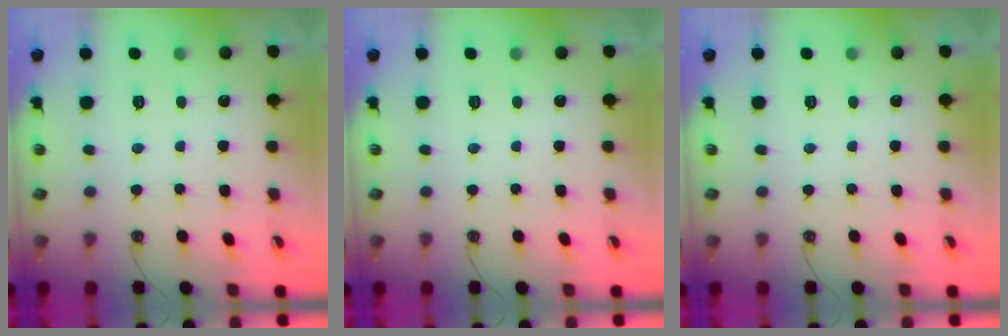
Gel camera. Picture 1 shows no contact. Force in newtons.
{"total": 0.0}
{"total": 0.0}